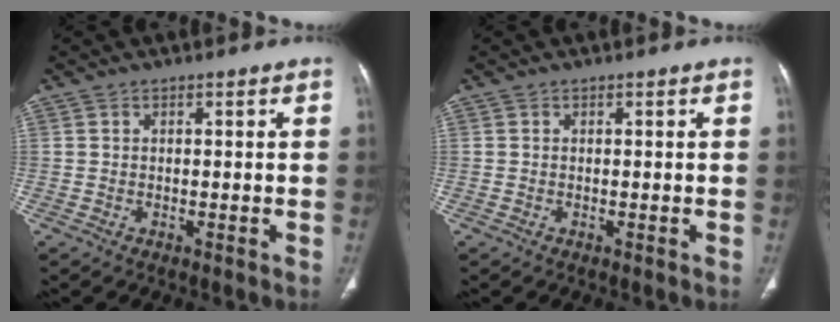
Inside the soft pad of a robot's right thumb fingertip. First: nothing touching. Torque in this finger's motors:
{"motor_torque": [0.13, 0.01, -0.06, 0.05, 0.03]}